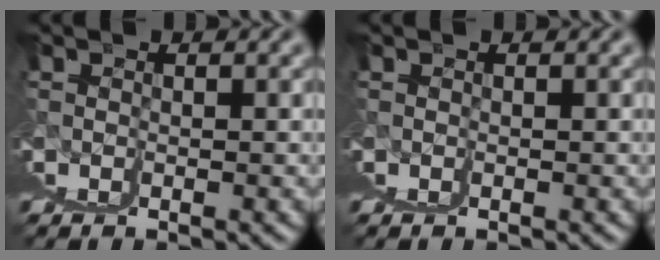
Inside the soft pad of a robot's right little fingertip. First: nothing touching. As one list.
[{"total": 0.0}]